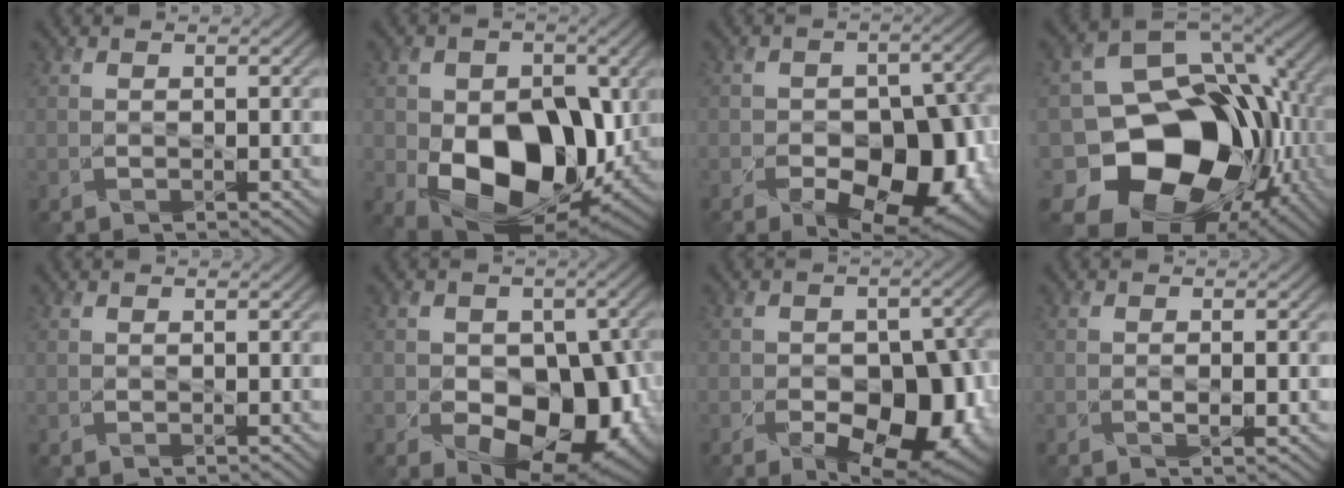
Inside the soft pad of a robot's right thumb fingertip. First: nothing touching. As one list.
[{"total": 14.2, "force": [-2.0, 9.8, 10.1], "torque": [-0.159, -0.040, -0.029]}, {"total": 13.2, "force": [-5.2, 8.0, 9.1], "torque": [-0.115, -0.029, -0.068]}, {"total": 17.9, "force": [-3.8, 13.9, 10.7], "torque": [-0.193, -0.047, -0.051]}, {"total": 0.0}, {"total": 12.3, "force": [-3.6, 8.0, 8.6], "torque": [-0.108, -0.024, -0.053]}, {"total": 13.0, "force": [-5.1, 7.8, 9.0], "torque": [-0.115, -0.031, -0.061]}, {"total": 1.7, "force": [-0.7, 0.6, 1.4], "torque": [-0.021, -0.005, -0.012]}]